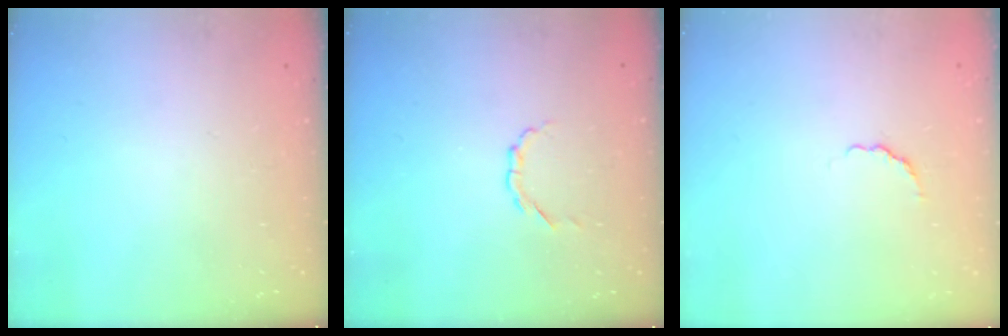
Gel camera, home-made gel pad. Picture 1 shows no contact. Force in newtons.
{"total": 2.9, "press": 2.7, "slide": 1.1}
{"total": 1.8, "press": 1.6, "slide": 0.8}